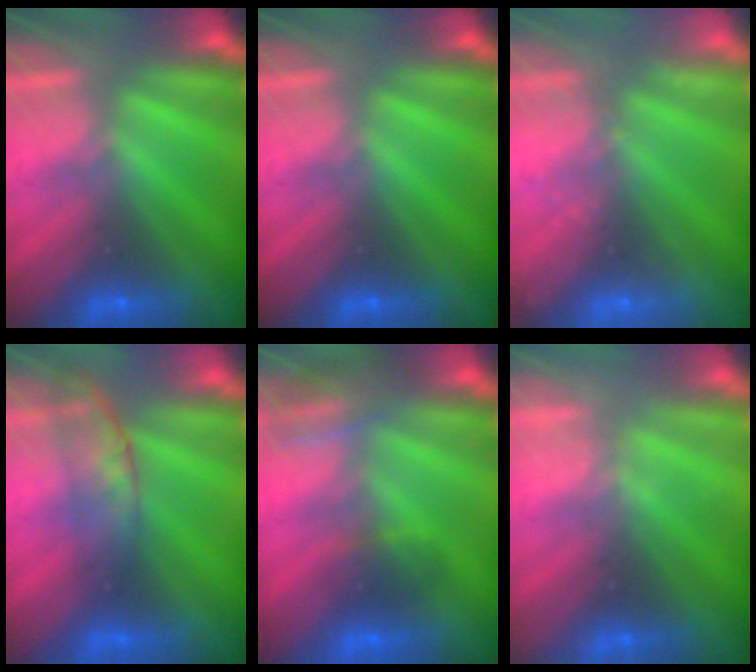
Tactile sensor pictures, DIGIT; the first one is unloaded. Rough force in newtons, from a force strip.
{"total": 0.0}
{"total": 2.3}
{"total": 2.9}
{"total": 3.2}
{"total": 2.0}